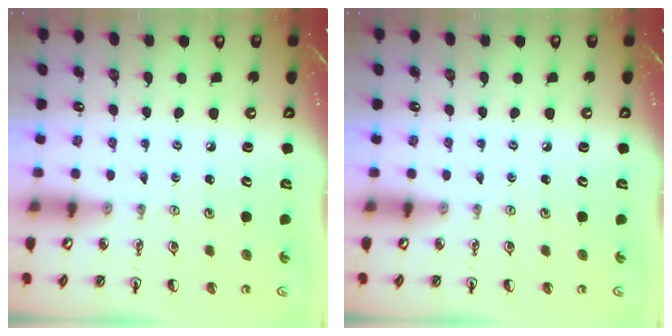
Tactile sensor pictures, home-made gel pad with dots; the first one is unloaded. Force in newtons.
{"total": 0.0}